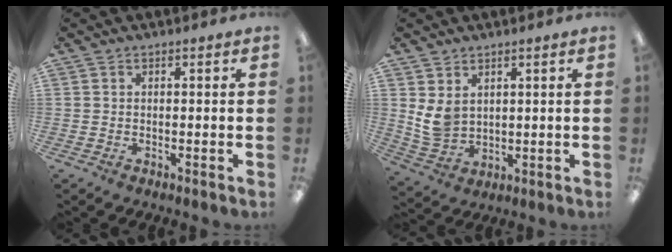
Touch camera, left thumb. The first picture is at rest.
{"total": 6.1, "force": [2.7, 4.3, 3.4], "torque": [-0.077, -0.012, 0.051]}